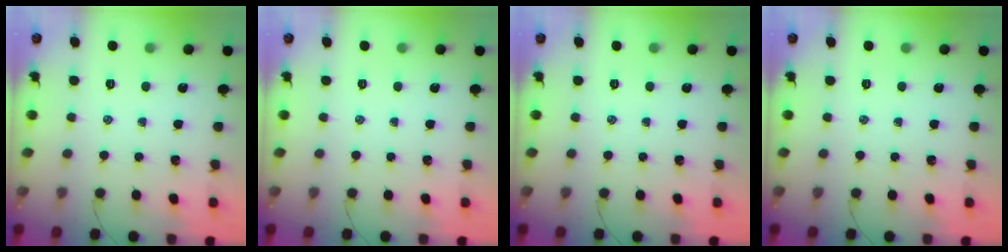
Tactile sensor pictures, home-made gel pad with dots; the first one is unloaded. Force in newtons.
{"total": 0.0}
{"total": 0.0}
{"total": 0.0}